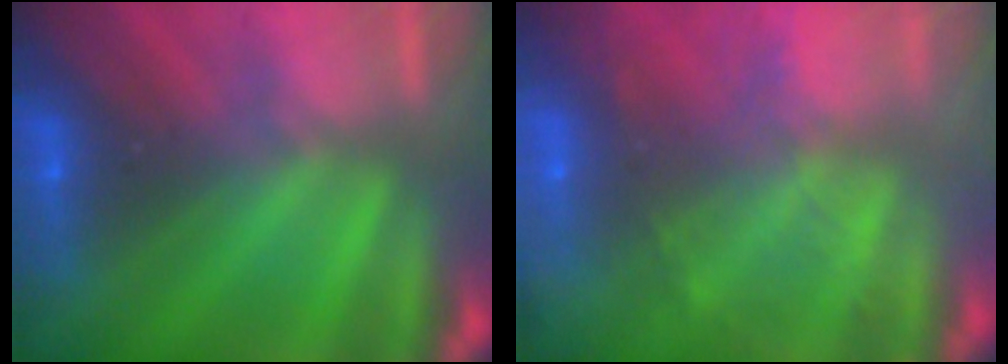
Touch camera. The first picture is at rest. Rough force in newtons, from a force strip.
{"total": 6.9}